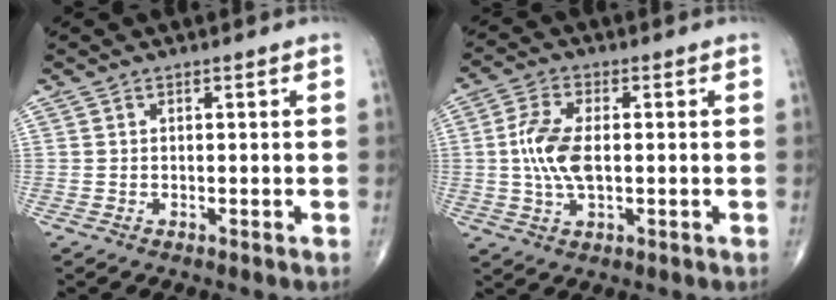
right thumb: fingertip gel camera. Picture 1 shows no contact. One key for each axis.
{"total": 8.7, "fx": 0.0, "fy": 4.3, "fz": 7.6, "tx": -0.166, "ty": 0.003, "tz": -0.001}